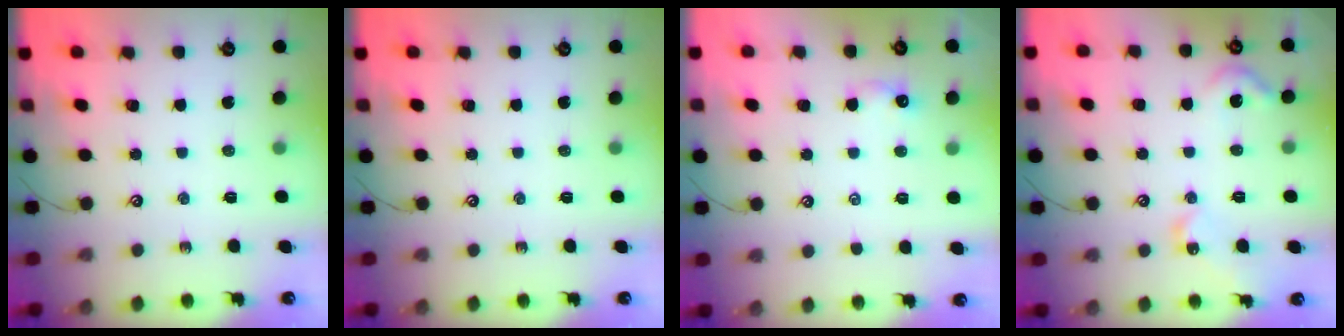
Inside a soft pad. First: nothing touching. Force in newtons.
{"total": 0.0}
{"total": 1.6, "press": 1.5, "slide": 0.4}
{"total": 8.5, "press": 8.5, "slide": 0.8}